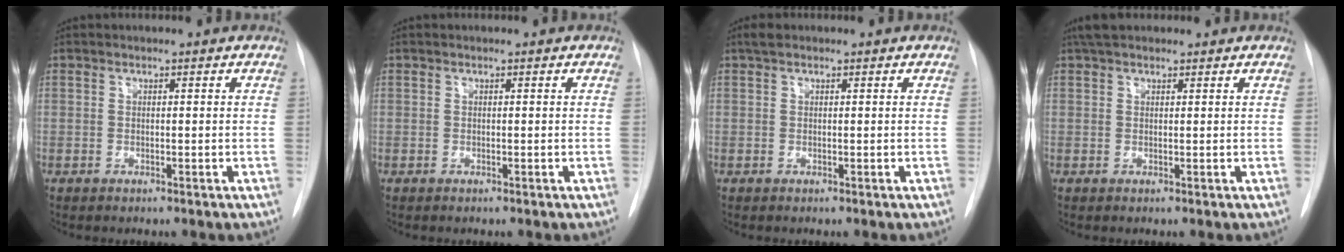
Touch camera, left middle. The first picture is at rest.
{"total": 0.0}
{"total": 1.3, "force": [0.9, 0.6, 0.7], "torque": [-0.011, 0.016, 0.015]}
{"total": 3.7, "force": [3.0, 1.6, 1.5], "torque": [-0.024, 0.026, 0.050]}